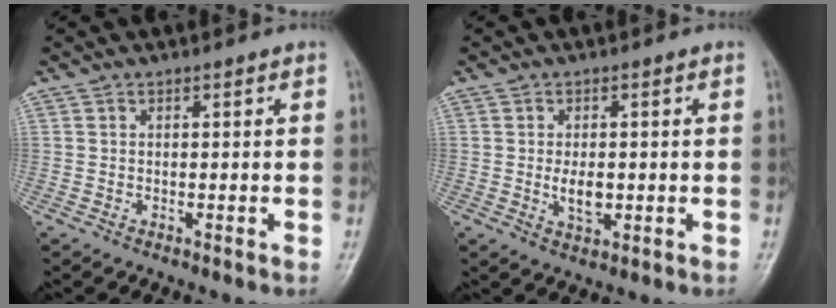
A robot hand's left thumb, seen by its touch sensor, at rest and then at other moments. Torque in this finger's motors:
{"motor_torque": [0.67, 0.80, 0.57, -0.11, 0.02]}